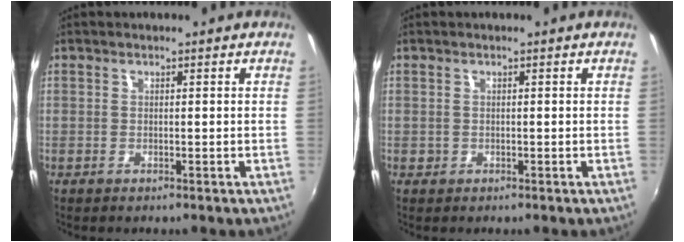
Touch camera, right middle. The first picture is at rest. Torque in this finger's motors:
{"motor_torque": [0.21, -0.21, 0.00, 0.01]}